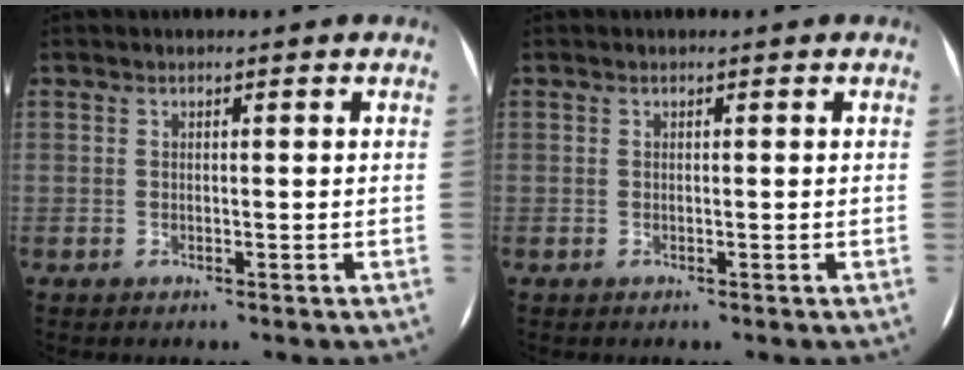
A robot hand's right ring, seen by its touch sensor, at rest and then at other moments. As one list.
[{"total": 0.0}]